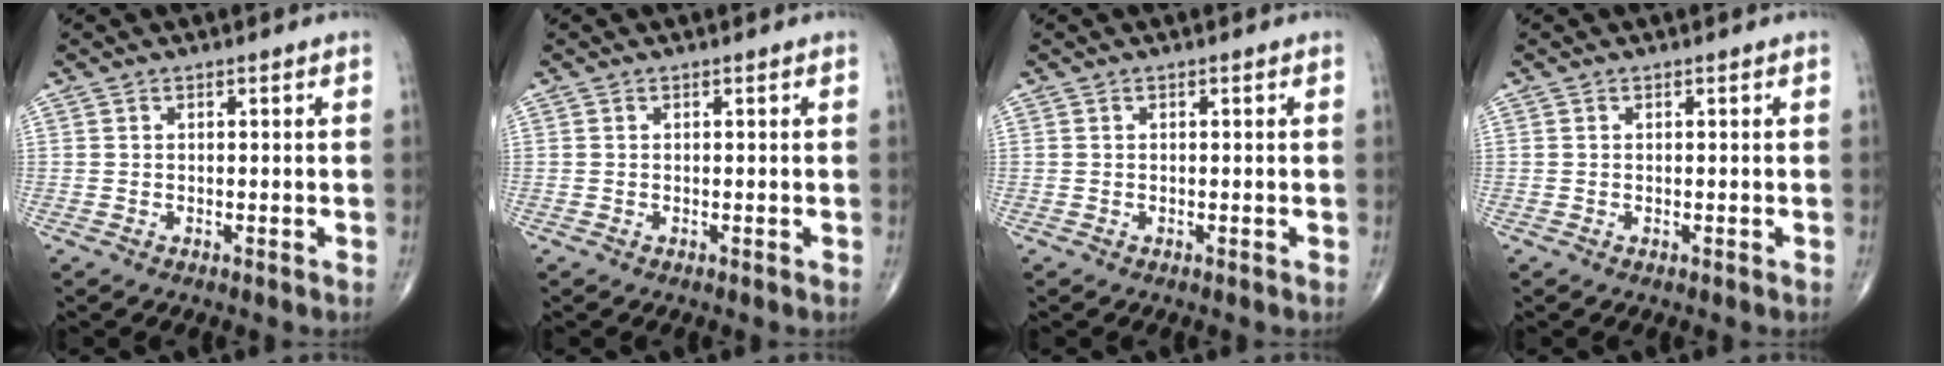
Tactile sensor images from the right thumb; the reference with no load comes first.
{"total": 0.0}
{"total": 0.0}
{"total": 0.0}